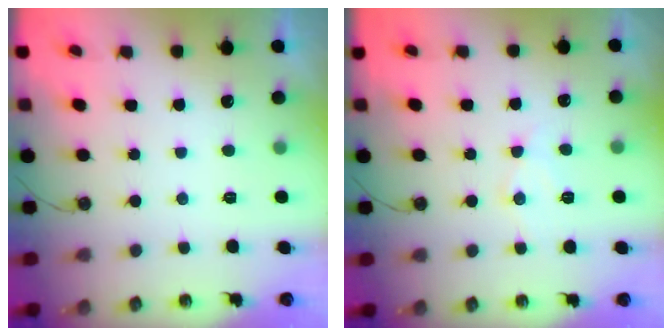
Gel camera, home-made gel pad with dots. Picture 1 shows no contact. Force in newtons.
{"total": 8.7, "press": 8.6, "slide": 0.8}